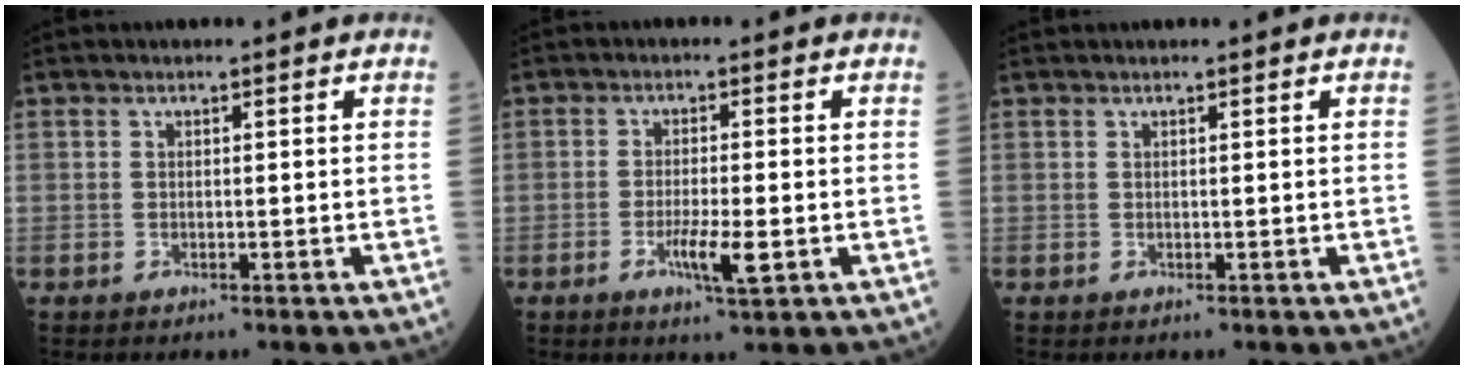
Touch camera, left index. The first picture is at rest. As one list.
[{"total": 4.7, "force": [-1.6, 0.5, 4.4], "torque": [-0.085, -0.007, -0.026]}, {"total": 0.6, "force": [0.6, -0.1, 0.2], "torque": [-0.003, 0.014, 0.014]}]